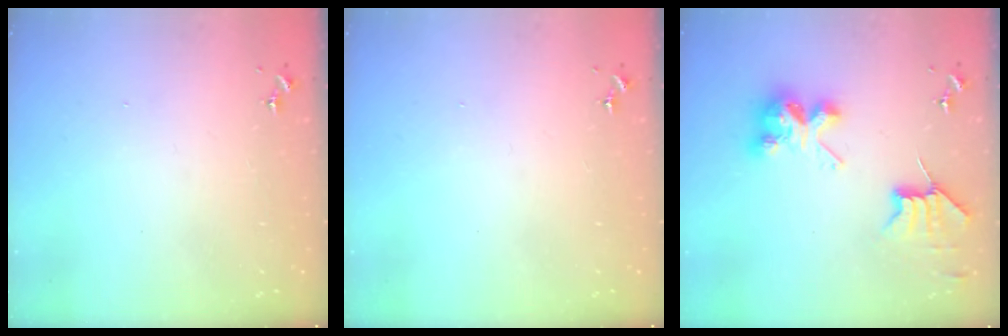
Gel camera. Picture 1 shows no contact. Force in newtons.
{"total": 0.0}
{"total": 8.5, "press": 8.5, "slide": 0.5}